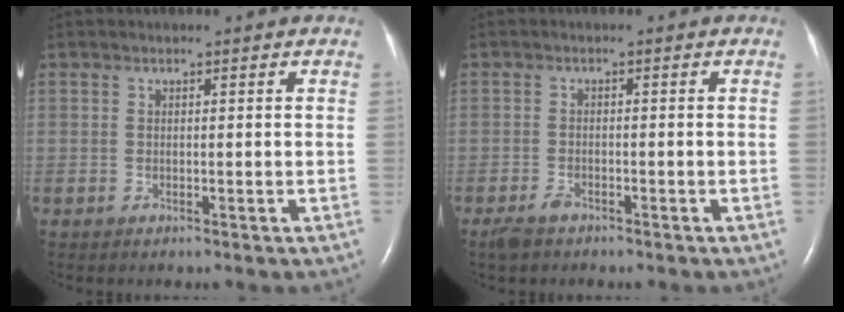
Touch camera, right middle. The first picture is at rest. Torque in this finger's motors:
{"motor_torque": [0.42, -0.37, 0.01, 0.01]}